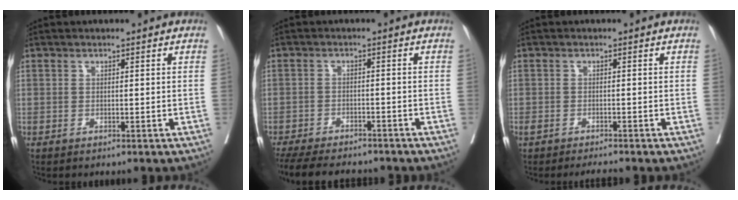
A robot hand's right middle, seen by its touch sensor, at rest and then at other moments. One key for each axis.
{"total": 14.0, "fx": -12.1, "fy": 3.9, "fz": 5.9, "tx": -0.132, "ty": -0.018, "tz": -0.168}
{"total": 2.2, "fx": -2.0, "fy": 0.4, "fz": 0.9, "tx": -0.018, "ty": -0.001, "tz": -0.031}